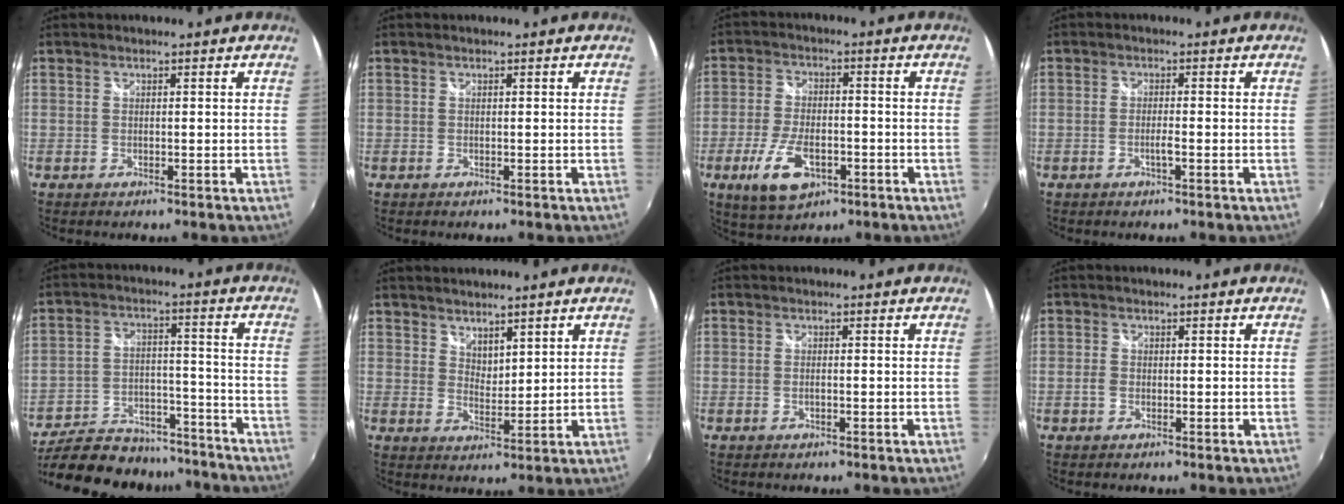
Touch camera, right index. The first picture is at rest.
{"total": 0.0}
{"total": 10.5, "force": [-4.6, 5.2, 7.9], "torque": [-0.169, -0.009, -0.078]}
{"total": 1.7, "force": [-0.9, 0.1, 1.4], "torque": [-0.030, 0.001, -0.018]}
{"total": 24.3, "force": [-20.3, 9.9, 9.0], "torque": [-0.191, 0.018, -0.275]}
{"total": 3.7, "force": [3.1, 1.6, 1.1], "torque": [-0.011, -0.004, 0.057]}
{"total": 0.8, "force": [-0.4, 0.2, 0.6], "torque": [-0.014, -0.001, -0.008]}
{"total": 1.3, "force": [-0.5, 1.0, 0.7], "torque": [-0.012, 0.003, -0.010]}